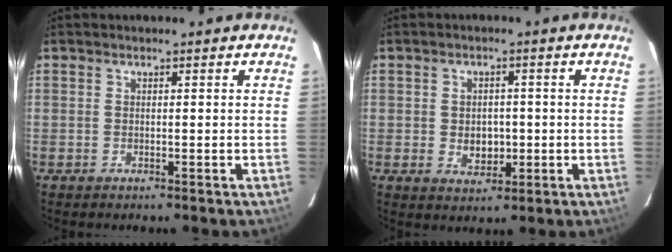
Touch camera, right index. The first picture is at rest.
{"total": 4.5, "force": [-0.6, 3.5, 2.7], "torque": [-0.045, -0.001, -0.003]}